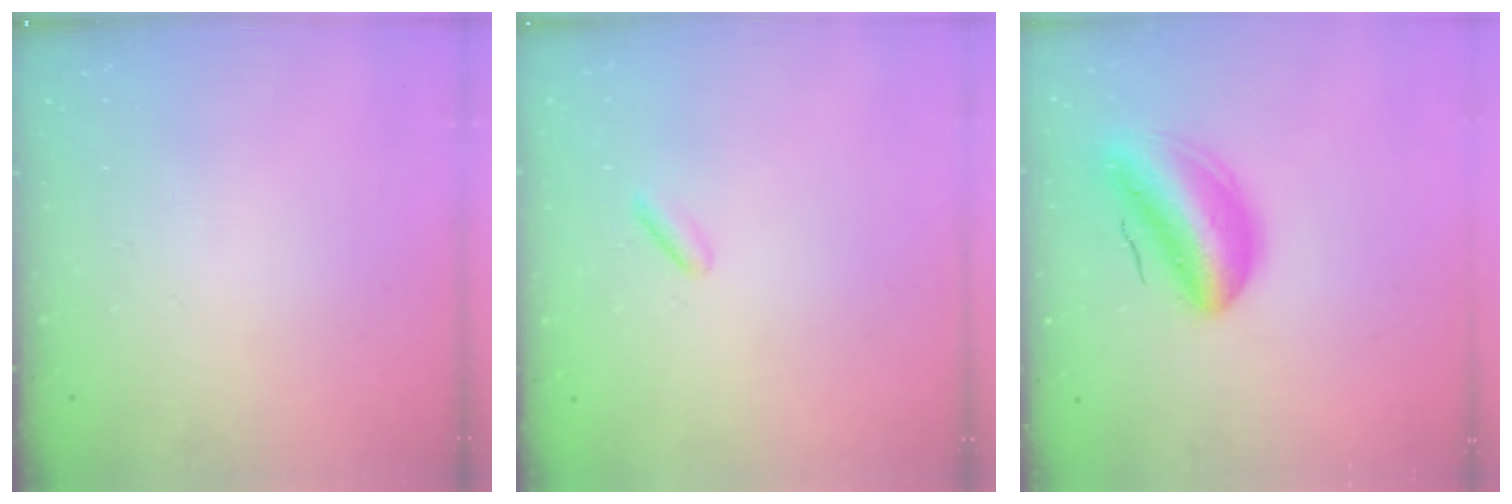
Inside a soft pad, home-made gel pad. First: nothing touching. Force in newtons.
{"total": 1.1, "press": 0.9, "slide": 0.7}
{"total": 11.2, "press": 10.6, "slide": 3.7}